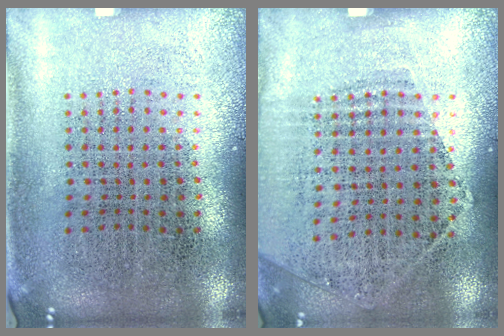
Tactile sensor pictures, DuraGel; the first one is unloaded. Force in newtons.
{"total": 1.2, "press": 1.0, "slide": 0.6}